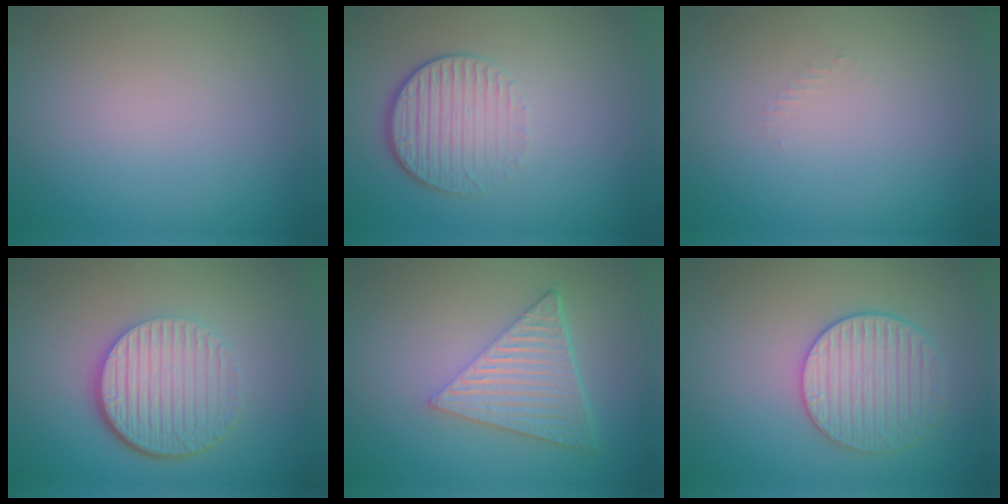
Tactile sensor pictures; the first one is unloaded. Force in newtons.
{"total": 4.2, "press": 2.8, "slide": 3.2}
{"total": 0.5, "press": 0.5, "slide": 0.2}
{"total": 6.1, "press": 4.2, "slide": 4.4}
{"total": 6.4, "press": 4.3, "slide": 4.7}
{"total": 3.6, "press": 3.5, "slide": 0.8}